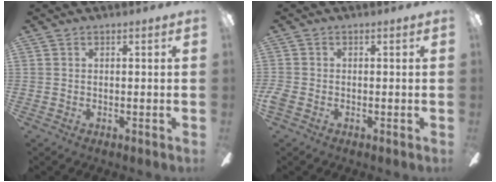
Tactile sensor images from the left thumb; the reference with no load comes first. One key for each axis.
{"total": 1.7, "fx": -0.8, "fy": 1.0, "fz": 1.1, "tx": -0.025, "ty": 0.001, "tz": -0.016}